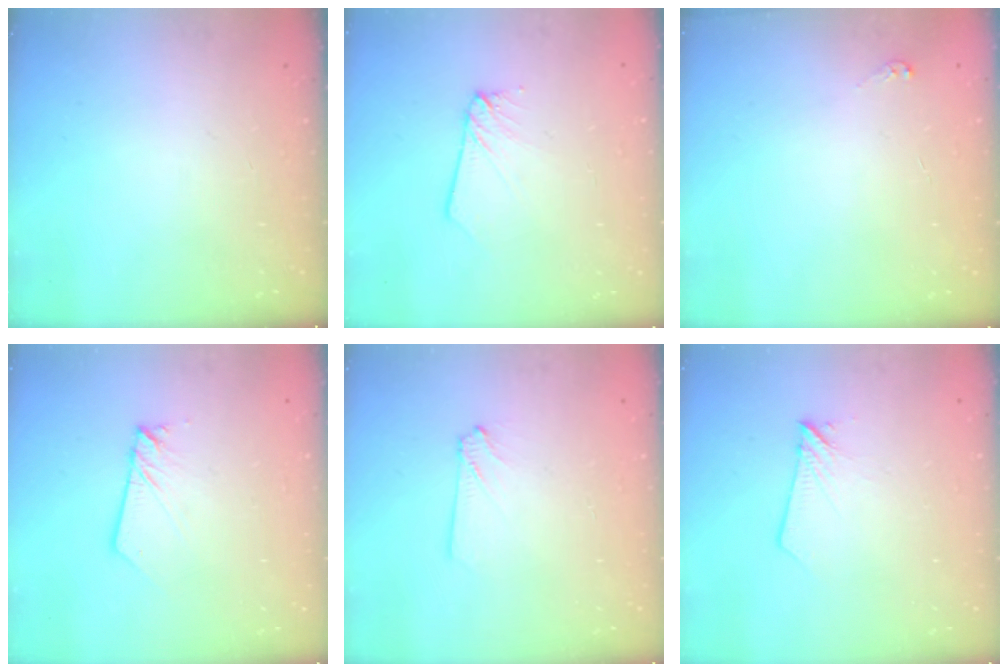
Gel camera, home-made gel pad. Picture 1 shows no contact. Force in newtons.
{"total": 2.6, "press": 2.6, "slide": 0.3}
{"total": 4.0, "press": 4.0, "slide": 0.5}
{"total": 2.7, "press": 2.7, "slide": 0.2}
{"total": 2.9, "press": 2.9, "slide": 0.4}
{"total": 6.4, "press": 6.4, "slide": 0.6}